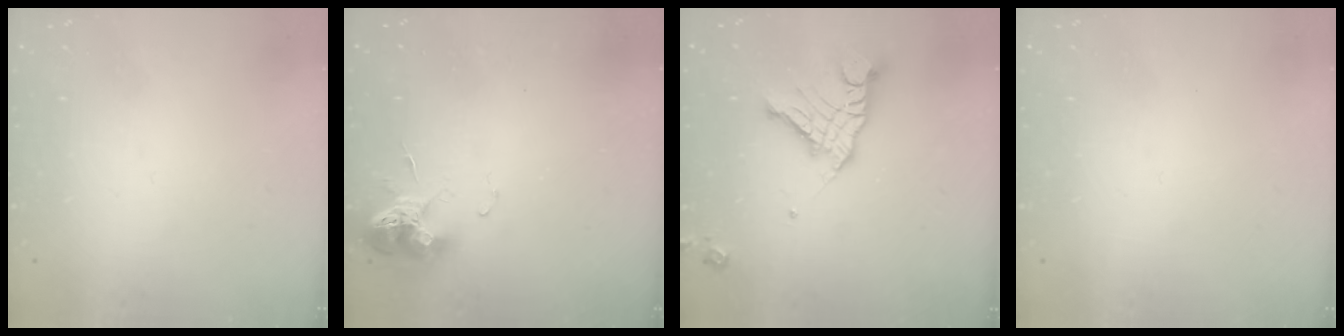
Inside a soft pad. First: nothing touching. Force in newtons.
{"total": 10.0, "press": 9.9, "slide": 0.9}
{"total": 13.3, "press": 13.2, "slide": 1.1}
{"total": 0.0}